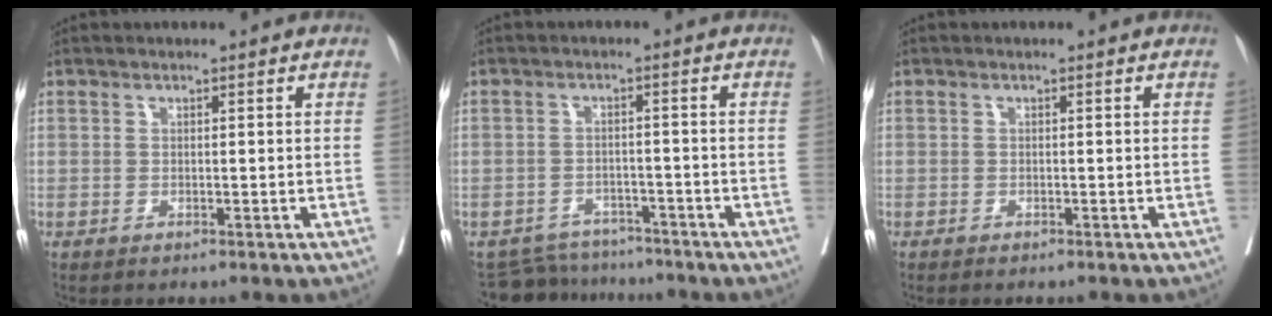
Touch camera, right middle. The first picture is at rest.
{"total": 6.4, "force": [-6.1, 1.9, -0.7], "torque": [0.018, 0.009, -0.091]}
{"total": 1.2, "force": [-1.1, 0.2, 0.5], "torque": [-0.008, -0.002, -0.014]}